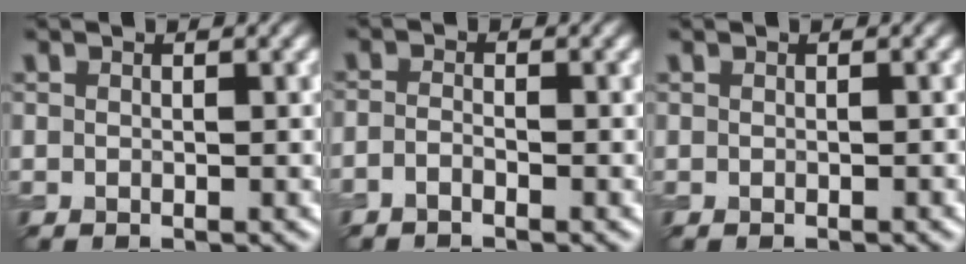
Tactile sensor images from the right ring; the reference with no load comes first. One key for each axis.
{"total": 1.2, "fx": -0.9, "fy": 0.4, "fz": 0.7, "tx": -0.017, "ty": 0.000, "tz": -0.020}
{"total": 0.0}